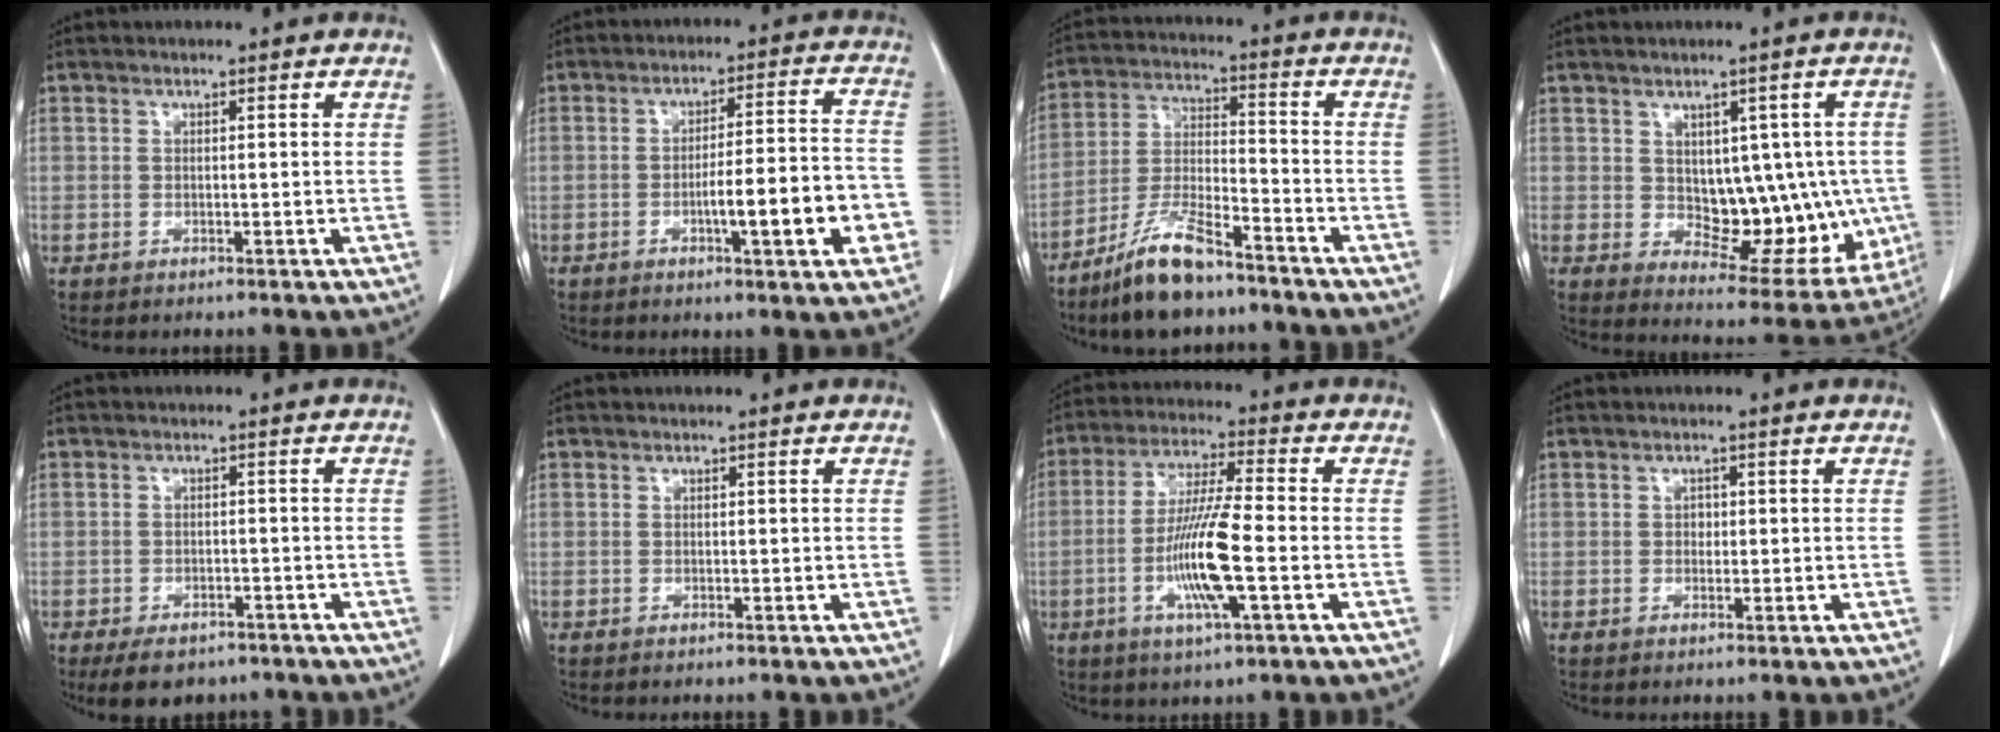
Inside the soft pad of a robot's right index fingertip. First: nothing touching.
{"total": 11.1, "force": [-3.8, 1.5, 10.3], "torque": [-0.146, 0.015, -0.051]}
{"total": 10.7, "force": [-8.1, 2.3, 6.6], "torque": [-0.139, -0.013, -0.155]}
{"total": 13.4, "force": [-0.2, 7.4, 11.2], "torque": [-0.121, 0.010, 0.023]}
{"total": 7.0, "force": [-5.4, 3.6, 2.5], "torque": [-0.033, 0.001, -0.076]}
{"total": 0.0}
{"total": 11.2, "force": [-3.1, 0.4, 10.8], "torque": [-0.212, -0.011, -0.063]}
{"total": 1.0, "force": [0.0, 0.8, 0.5], "torque": [-0.006, 0.003, -0.001]}